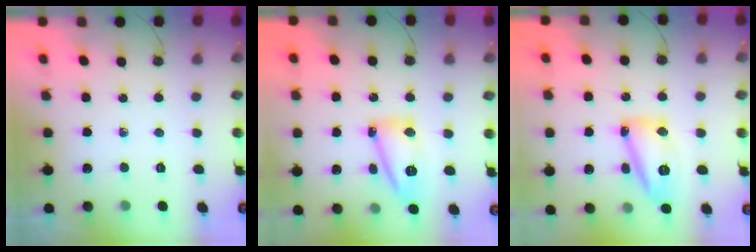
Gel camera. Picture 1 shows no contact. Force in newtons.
{"total": 12.2, "press": 12.1, "slide": 1.1}
{"total": 14.1, "press": 14.1, "slide": 1.1}